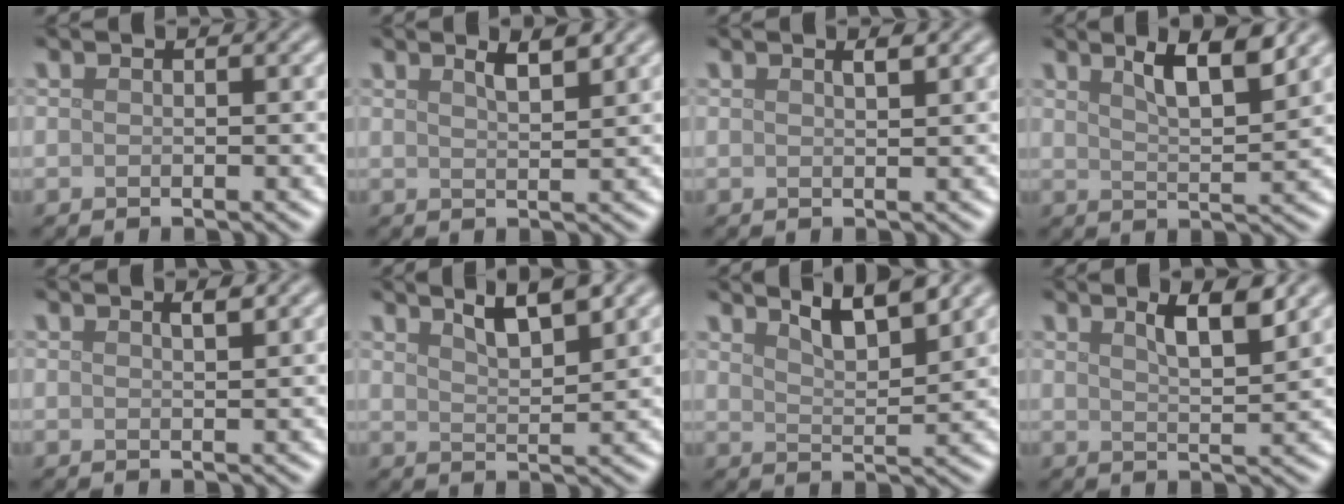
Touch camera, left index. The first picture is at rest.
{"total": 2.5, "force": [1.7, 0.6, 1.7], "torque": [-0.019, 0.005, 0.026]}
{"total": 1.0, "force": [0.7, 0.2, 0.7], "torque": [-0.010, 0.001, 0.011]}
{"total": 4.9, "force": [3.1, 1.0, 3.7], "torque": [-0.054, 0.005, 0.049]}
{"total": 1.1, "force": [0.8, 0.2, 0.8], "torque": [-0.010, 0.002, 0.011]}
{"total": 4.1, "force": [2.9, 0.9, 2.7], "torque": [-0.040, 0.010, 0.049]}
{"total": 4.5, "force": [3.5, 0.9, 2.7], "torque": [-0.041, 0.010, 0.052]}
{"total": 3.9, "force": [2.3, 0.8, 3.0], "torque": [-0.043, 0.004, 0.037]}